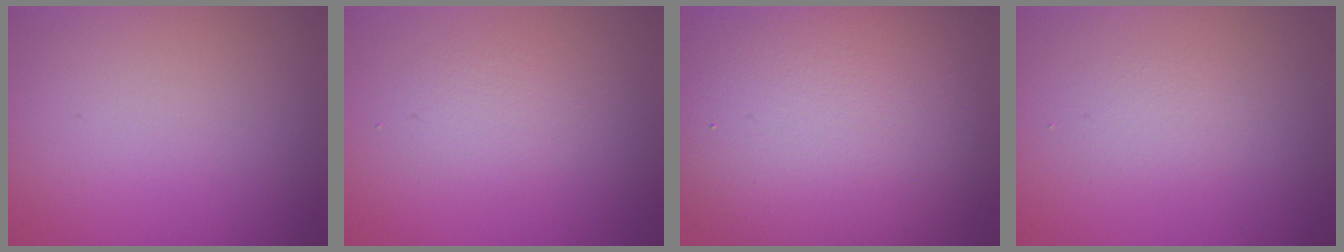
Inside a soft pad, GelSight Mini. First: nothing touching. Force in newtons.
{"total": 1.6, "press": 1.6, "slide": 0.1}
{"total": 12.9, "press": 12.9, "slide": 0.4}
{"total": 1.2, "press": 1.2, "slide": 0.0}